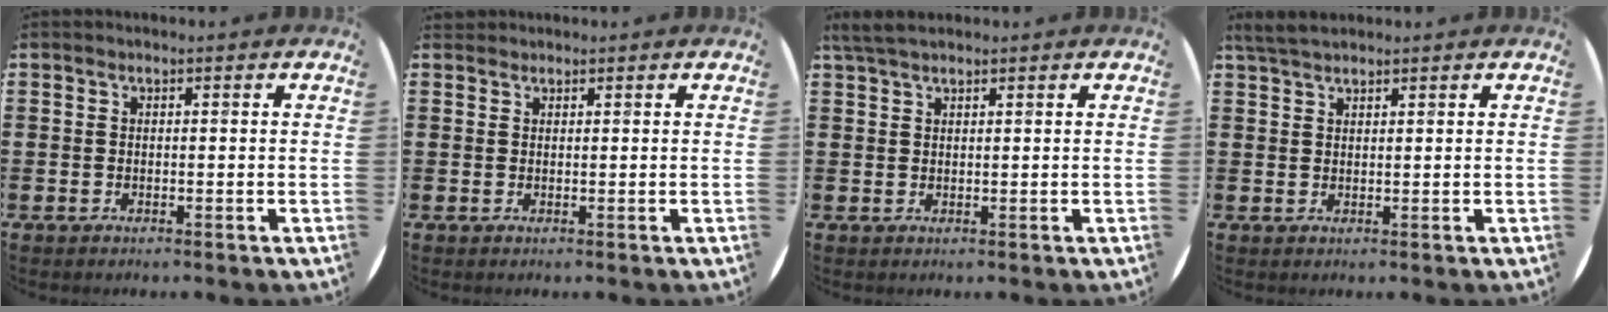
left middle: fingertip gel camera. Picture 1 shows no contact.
{"total": 0.7, "force": [0.6, 0.2, -0.1], "torque": [0.002, 0.003, 0.013]}
{"total": 2.6, "force": [2.2, 0.6, 1.4], "torque": [-0.031, 0.006, 0.041]}
{"total": 2.8, "force": [2.4, 0.6, 1.1], "torque": [-0.027, 0.004, 0.046]}